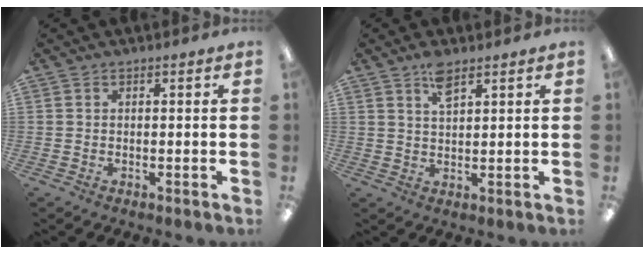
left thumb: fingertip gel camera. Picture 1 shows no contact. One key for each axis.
{"total": 4.6, "fx": 3.2, "fy": 1.5, "fz": 2.9, "tx": -0.050, "ty": -0.008, "tz": 0.054}